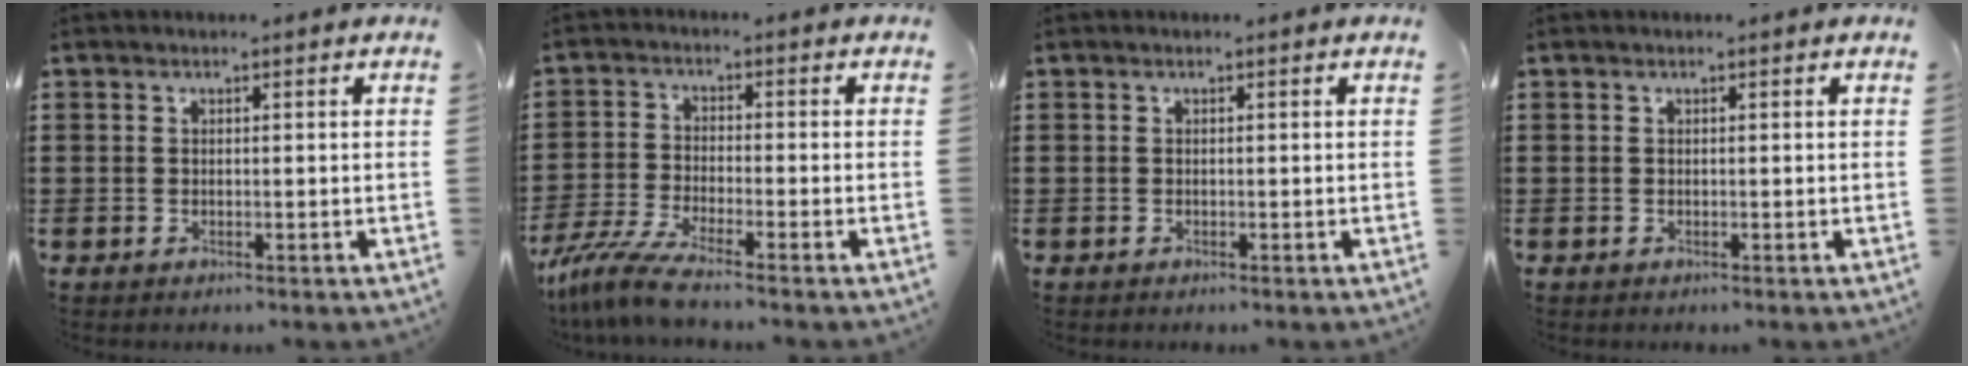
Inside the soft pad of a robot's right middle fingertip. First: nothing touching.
{"total": 5.5, "force": [-4.7, 0.1, 2.7], "torque": [-0.081, -0.022, -0.099]}
{"total": 0.0}
{"total": 0.0}